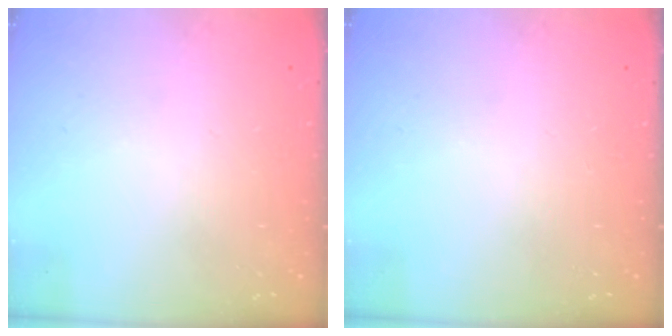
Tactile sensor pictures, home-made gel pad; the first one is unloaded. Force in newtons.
{"total": 0.0}